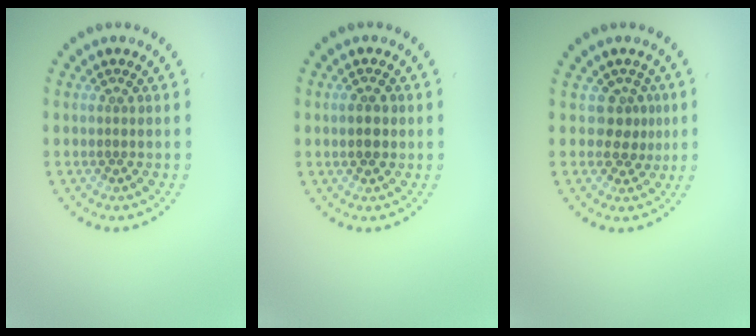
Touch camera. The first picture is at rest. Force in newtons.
{"total": 2.3, "press": 2.3, "slide": 0.0}
{"total": 2.3, "press": 1.5, "slide": 1.7}